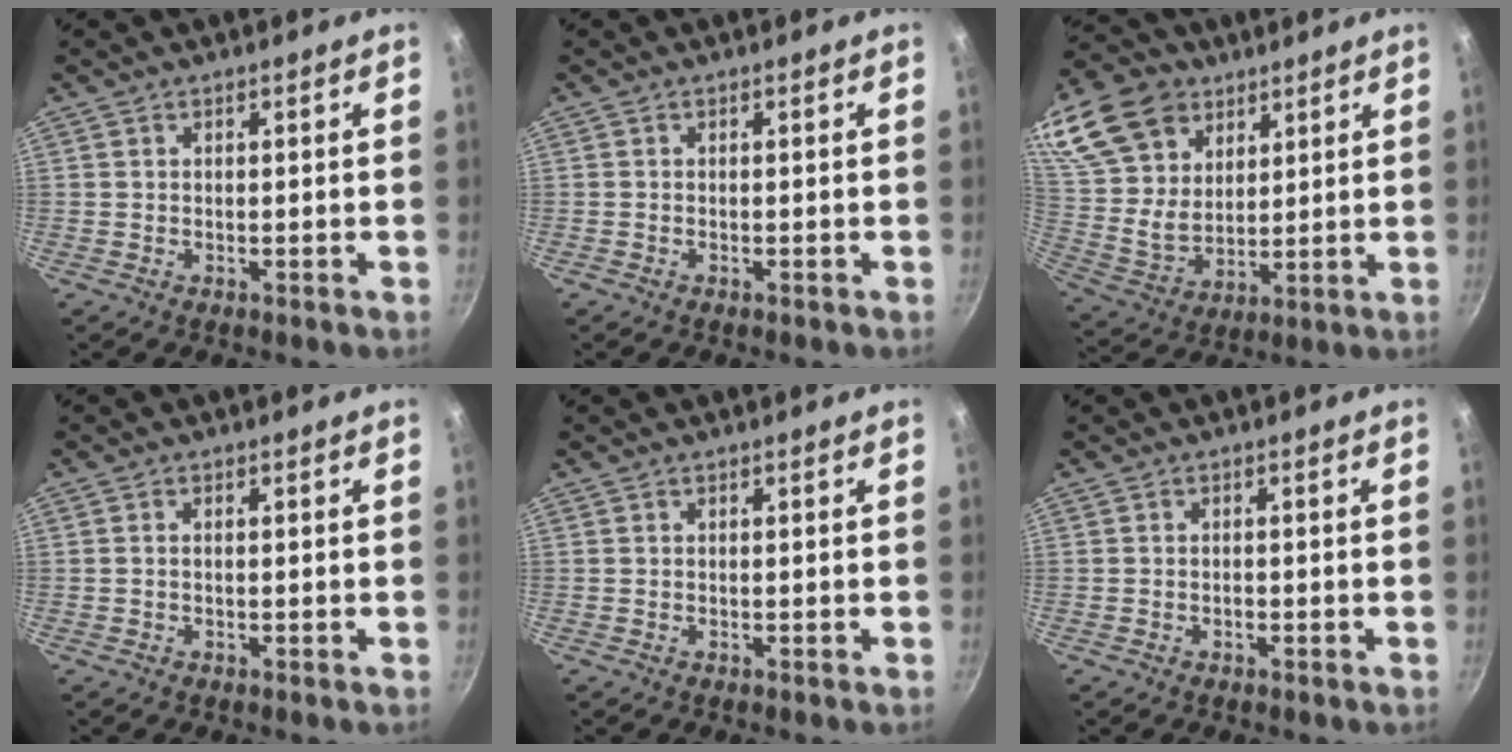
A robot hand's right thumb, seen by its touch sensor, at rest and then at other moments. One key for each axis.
{"total": 0.0}
{"total": 23.5, "fx": 12.6, "fy": 16.3, "fz": 11.4, "tx": -0.244, "ty": -0.009, "tz": 0.245}
{"total": 0.6, "fx": 0.0, "fy": 0.3, "fz": 0.5, "tx": -0.013, "ty": 0.005, "tz": -0.001}
{"total": 0.0}
{"total": 0.8, "fx": -0.4, "fy": 0.5, "fz": 0.5, "tx": -0.008, "ty": 0.003, "tz": -0.007}